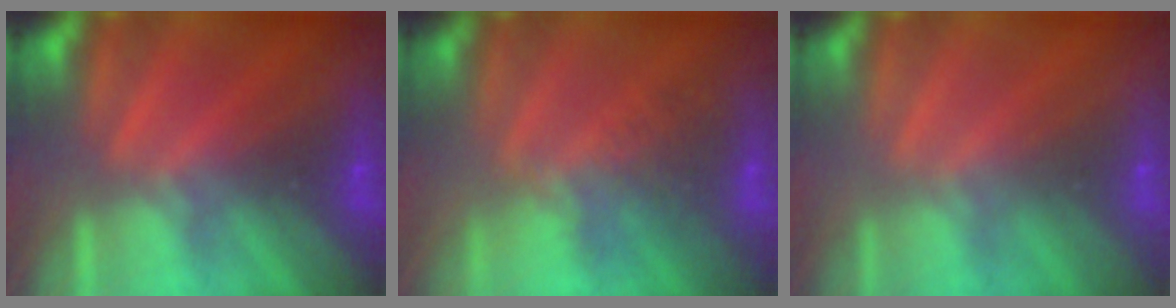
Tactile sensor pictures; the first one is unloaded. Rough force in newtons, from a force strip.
{"total": 2.4}
{"total": 4.5}